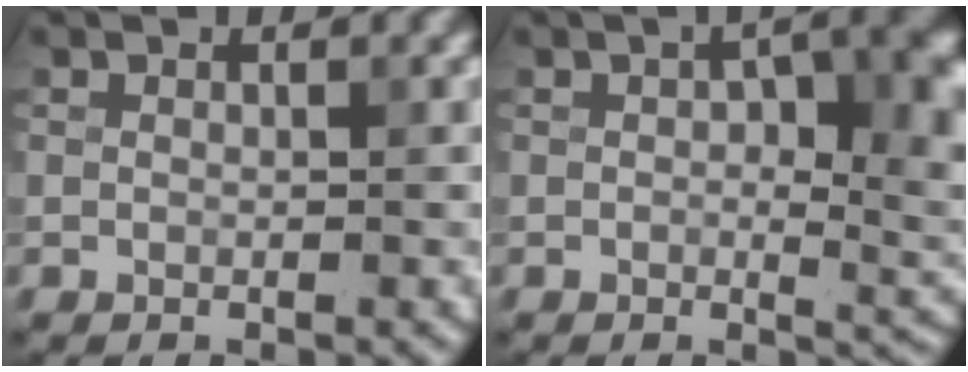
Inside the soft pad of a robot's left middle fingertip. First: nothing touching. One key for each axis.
{"total": 9.8, "fx": 1.4, "fy": 5.2, "fz": 8.1, "tx": -0.085, "ty": 0.006, "tz": 0.028}